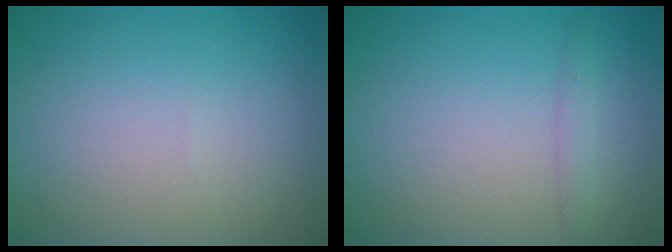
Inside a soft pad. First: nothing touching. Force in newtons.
{"total": 1.1, "press": 1.0, "slide": 0.1}